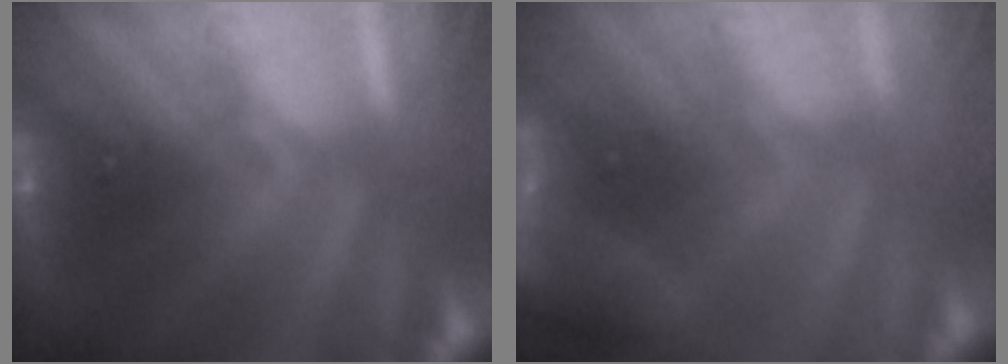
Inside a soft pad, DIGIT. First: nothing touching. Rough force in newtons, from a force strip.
{"total": 5.1}